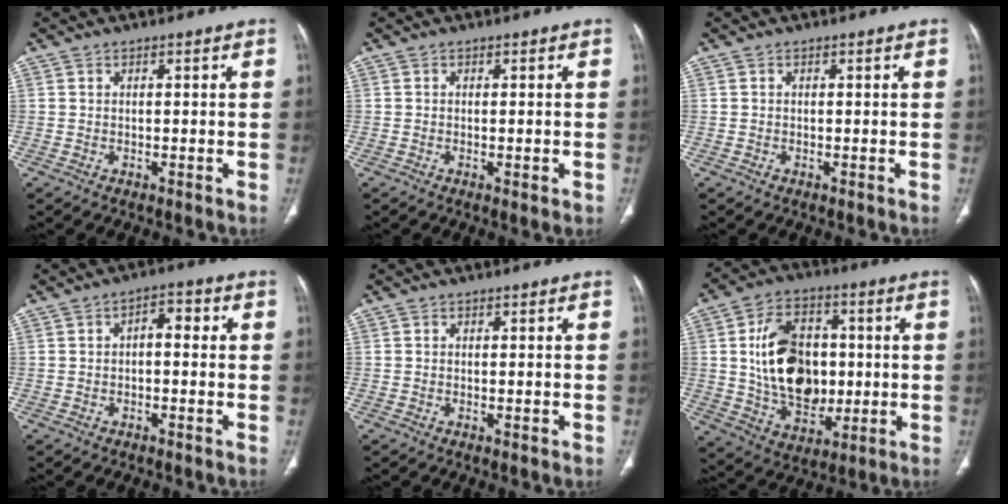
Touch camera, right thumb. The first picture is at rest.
{"total": 1.6, "force": [-0.5, 0.5, 1.5], "torque": [-0.023, -0.004, -0.004]}
{"total": 0.0}
{"total": 4.0, "force": [0.2, 2.1, 3.3], "torque": [-0.038, 0.016, -0.005]}
{"total": 0.9, "force": [-0.3, 0.3, 0.8], "torque": [-0.013, -0.002, -0.002]}
{"total": 17.9, "force": [1.1, 12.5, 12.8], "torque": [-0.178, 0.003, 0.028]}